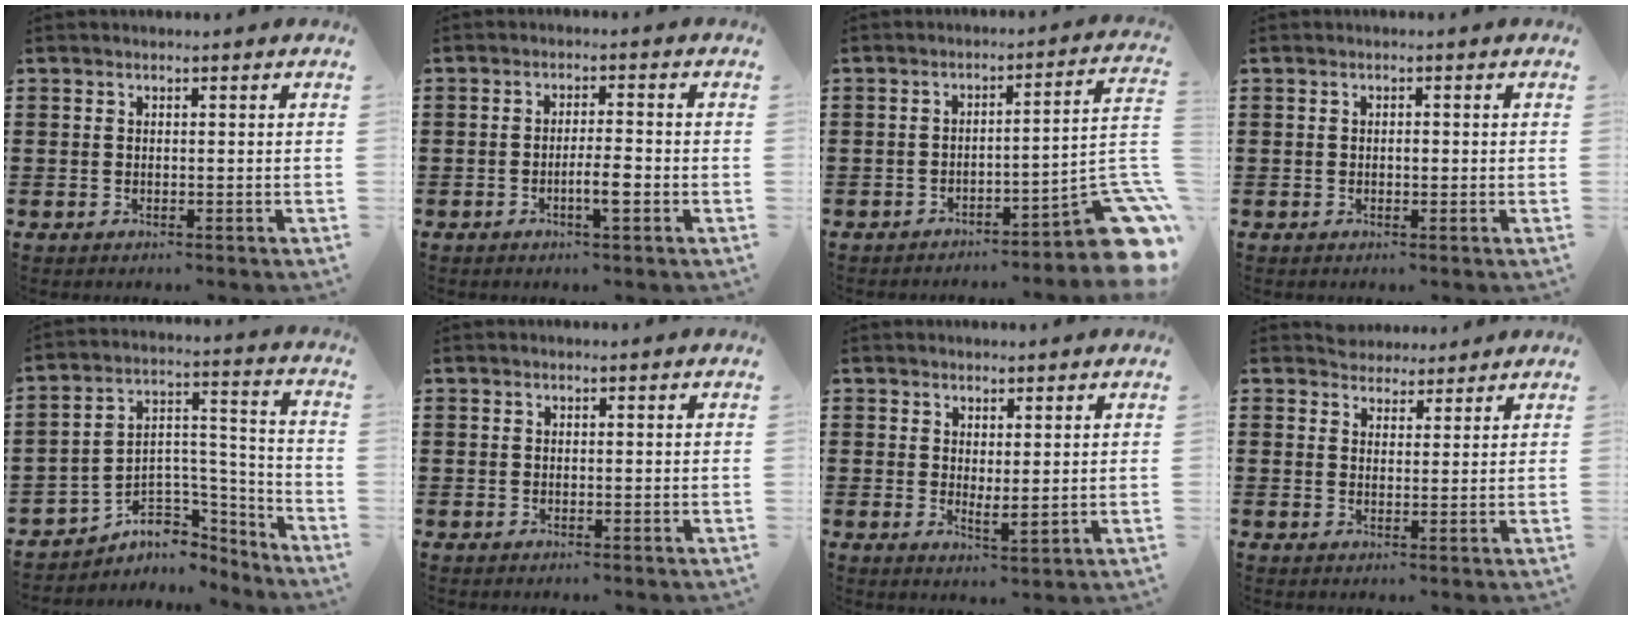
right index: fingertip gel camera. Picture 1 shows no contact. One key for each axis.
{"total": 3.7, "fx": -1.4, "fy": 0.5, "fz": 3.4, "tx": -0.057, "ty": 0.000, "tz": -0.026}
{"total": 8.1, "fx": -5.4, "fy": 1.8, "fz": 5.8, "tx": -0.060, "ty": -0.003, "tz": -0.102}
{"total": 0.8, "fx": -0.1, "fy": 0.4, "fz": 0.7, "tx": -0.015, "ty": -0.001, "tz": -0.001}
{"total": 4.9, "fx": -2.9, "fy": 3.8, "fz": 0.7, "tx": -0.025, "ty": -0.006, "tz": -0.055}
{"total": 0.0}
{"total": 1.6, "fx": 1.4, "fy": 0.3, "fz": 0.6, "tx": -0.014, "ty": 0.001, "tz": 0.028}
{"total": 3.0, "fx": 2.6, "fy": 1.4, "fz": -0.4, "tx": -0.003, "ty": 0.005, "tz": 0.051}